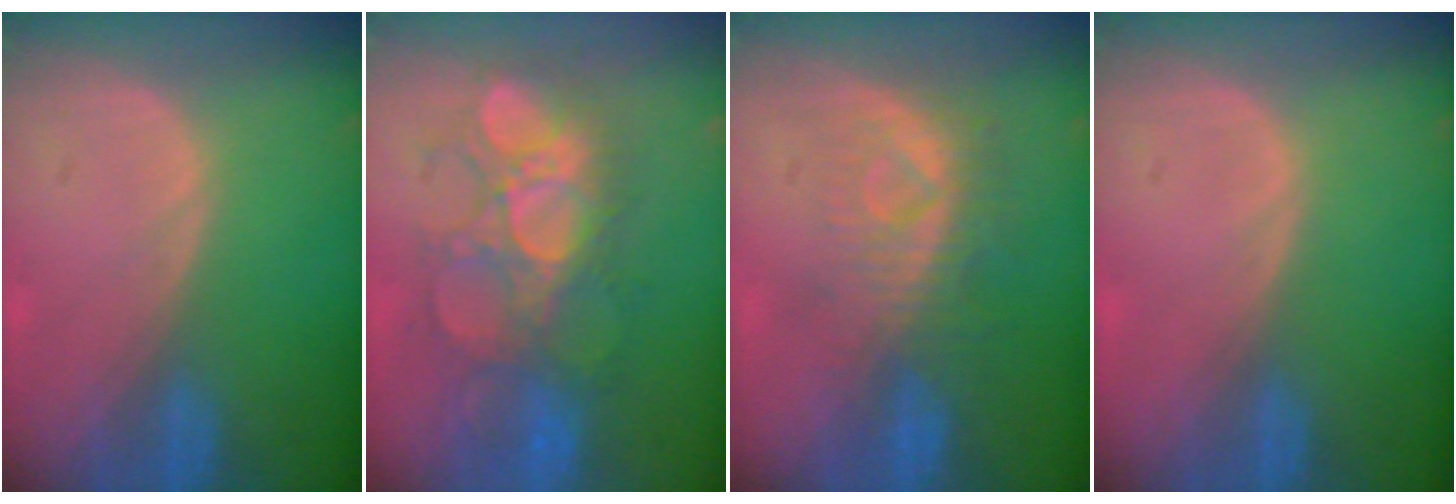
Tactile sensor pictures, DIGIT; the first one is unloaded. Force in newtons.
{"total": 9.6, "press": 9.6, "slide": 0.1}
{"total": 8.3, "press": 7.5, "slide": 3.7}
{"total": 0.0}